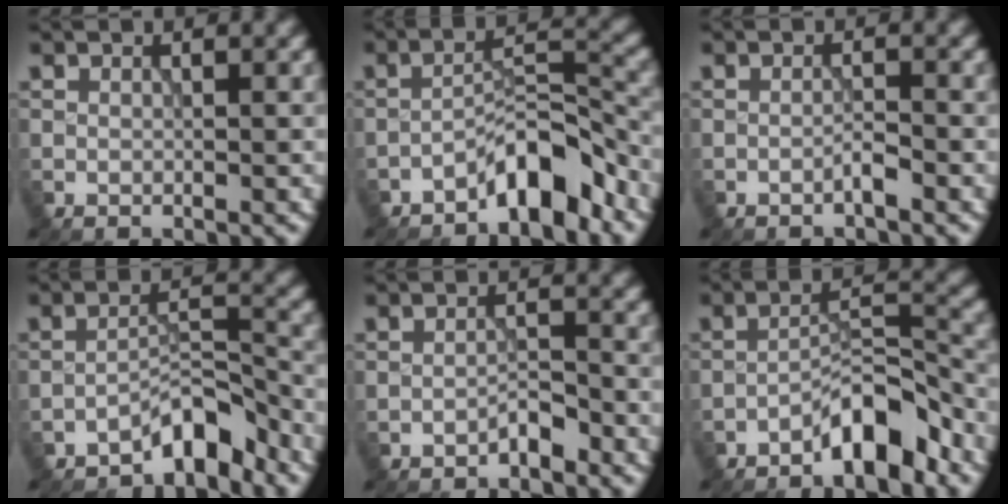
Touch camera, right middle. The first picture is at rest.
{"total": 5.1, "force": [-3.8, 1.2, 3.2], "torque": [-0.043, 0.020, -0.072]}
{"total": 1.0, "force": [-0.7, 0.0, 0.7], "torque": [-0.012, 0.006, -0.016]}
{"total": 3.9, "force": [-3.3, 0.8, 1.8], "torque": [-0.022, 0.017, -0.063]}
{"total": 1.5, "force": [-1.3, 0.3, 0.7], "torque": [-0.012, 0.008, -0.024]}
{"total": 5.1, "force": [-3.7, 1.2, 3.3], "torque": [-0.048, 0.019, -0.069]}